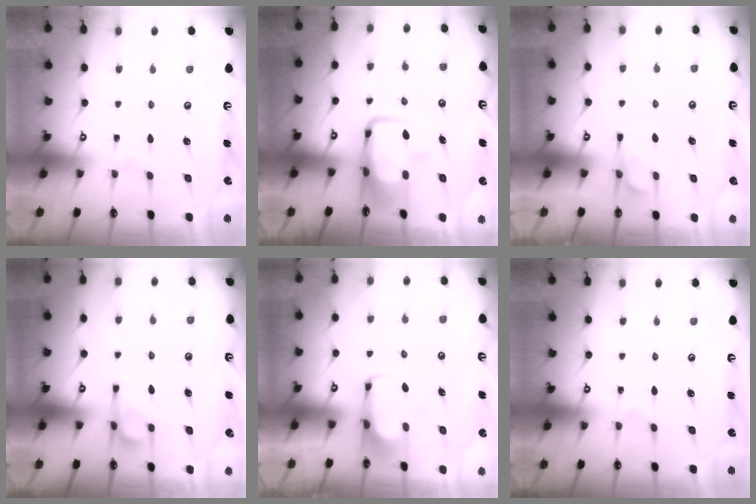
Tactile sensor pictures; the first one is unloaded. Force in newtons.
{"total": 7.7, "press": 7.5, "slide": 1.7}
{"total": 1.1, "press": 0.1, "slide": 1.1}
{"total": 5.6, "press": 5.6, "slide": 0.8}
{"total": 2.0, "press": 2.0, "slide": 0.4}
{"total": 0.0}